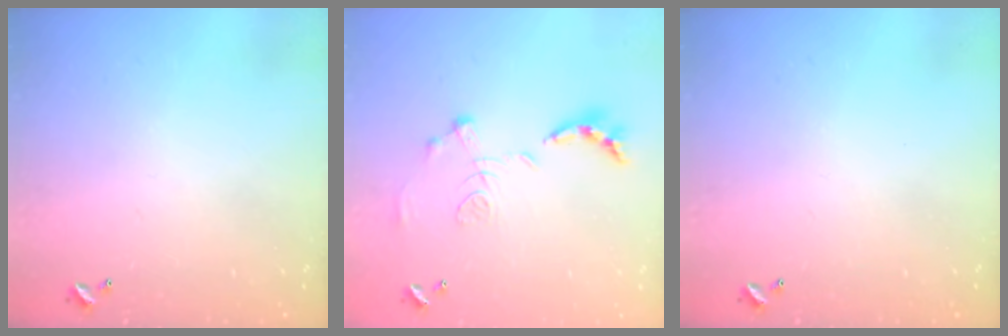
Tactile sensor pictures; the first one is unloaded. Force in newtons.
{"total": 1.2, "press": 0.4, "slide": 1.1}
{"total": 0.0}